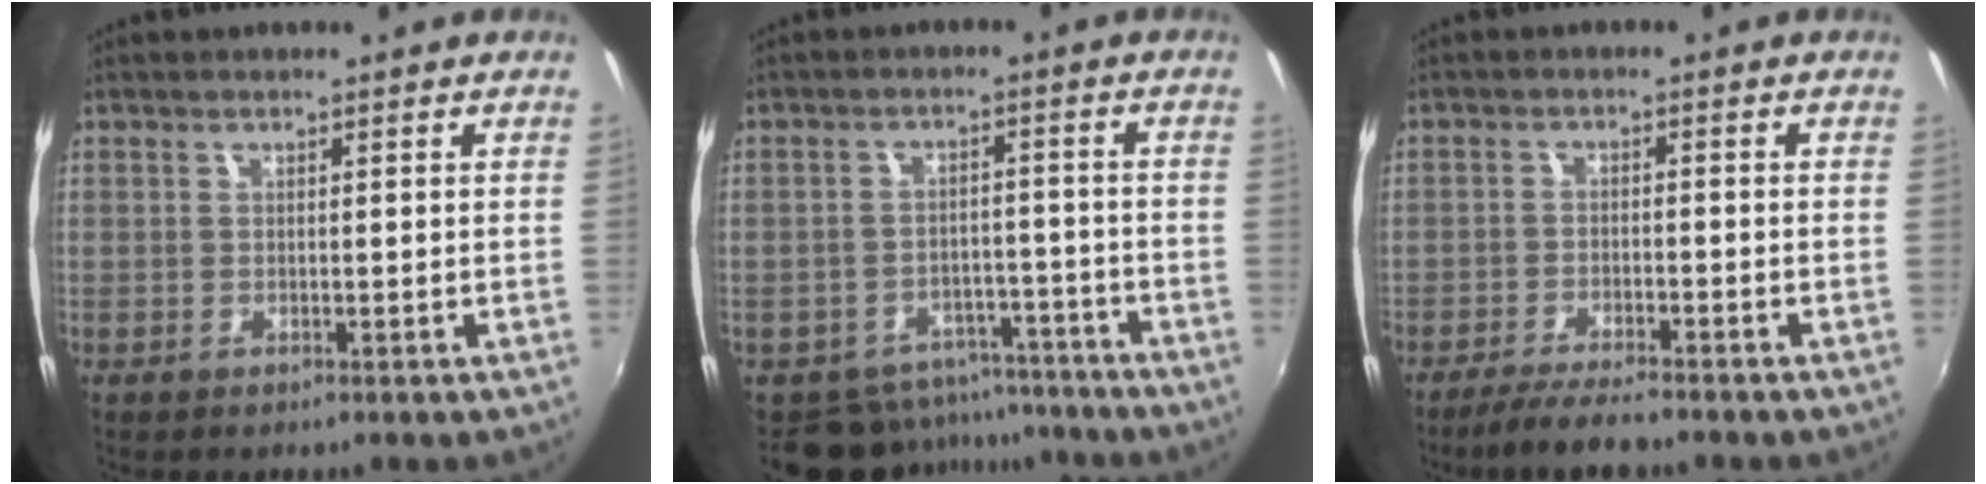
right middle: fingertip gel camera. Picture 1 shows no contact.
{"total": 10.1, "force": [-8.9, 4.7, 1.2], "torque": [-0.027, 0.022, -0.112]}
{"total": 6.6, "force": [-5.7, 0.7, 3.1], "torque": [-0.079, -0.013, -0.100]}